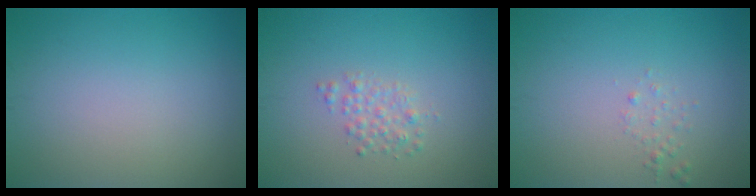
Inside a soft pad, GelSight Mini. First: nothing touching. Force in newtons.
{"total": 1.5, "press": 1.5, "slide": 0.0}
{"total": 0.8, "press": 0.8, "slide": 0.1}